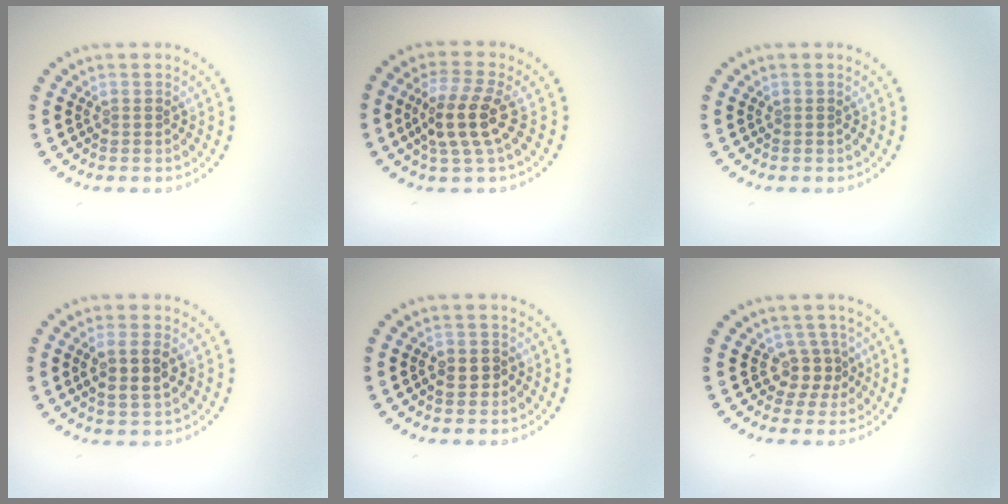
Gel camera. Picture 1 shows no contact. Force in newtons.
{"total": 4.2, "press": 3.7, "slide": 2.0}
{"total": 0.0}
{"total": 3.0, "press": 2.8, "slide": 0.9}
{"total": 1.4, "press": 1.4, "slide": 0.4}
{"total": 2.4, "press": 1.8, "slide": 1.6}